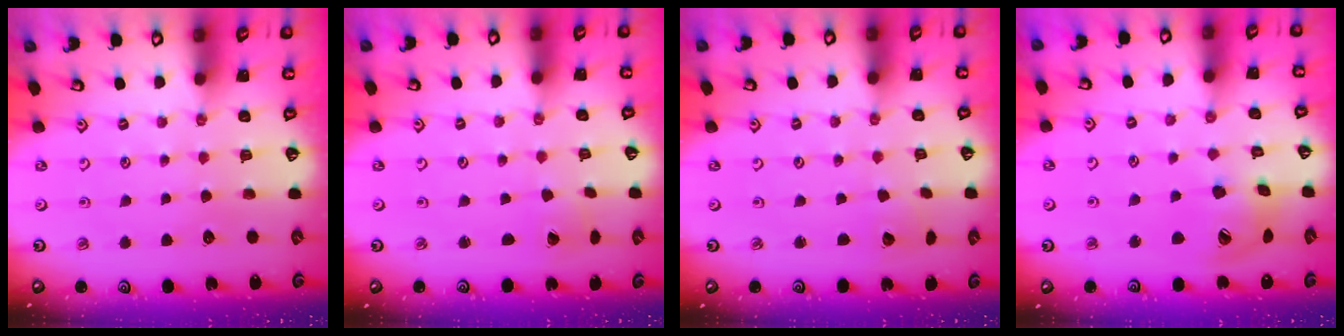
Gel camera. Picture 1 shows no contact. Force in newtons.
{"total": 0.9, "press": 0.9, "slide": 0.1}
{"total": 2.7, "press": 2.7, "slide": 0.2}
{"total": 14.7, "press": 14.5, "slide": 2.3}